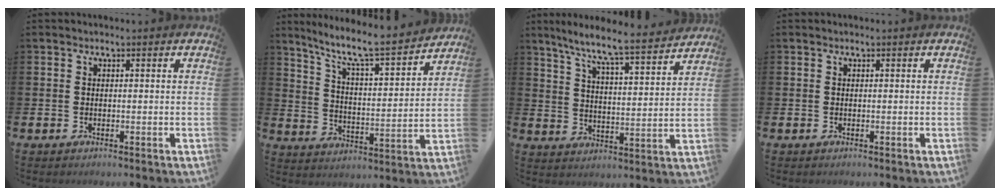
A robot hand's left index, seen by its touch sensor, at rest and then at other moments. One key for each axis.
{"total": 8.6, "fx": 7.7, "fy": 0.9, "fz": 3.8, "tx": -0.100, "ty": -0.058, "tz": 0.126}
{"total": 8.1, "fx": 7.5, "fy": -0.1, "fz": 3.1, "tx": -0.085, "ty": -0.056, "tz": 0.126}
{"total": 0.0}